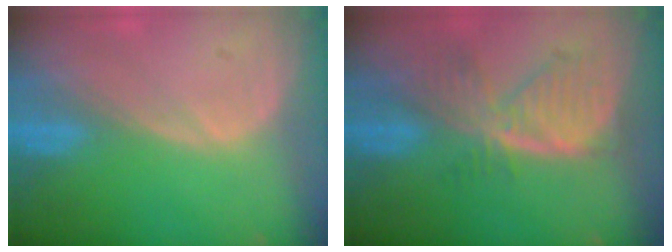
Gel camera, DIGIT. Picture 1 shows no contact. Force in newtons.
{"total": 7.8, "press": 6.8, "slide": 3.7}